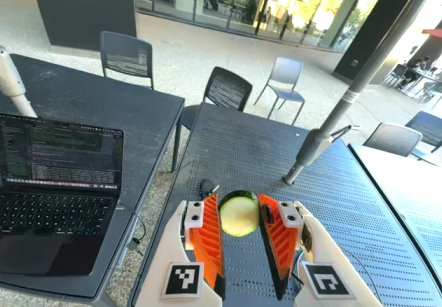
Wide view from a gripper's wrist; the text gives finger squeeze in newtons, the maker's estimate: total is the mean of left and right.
{"total": 11.4, "left": 11.9, "right": 10.9}